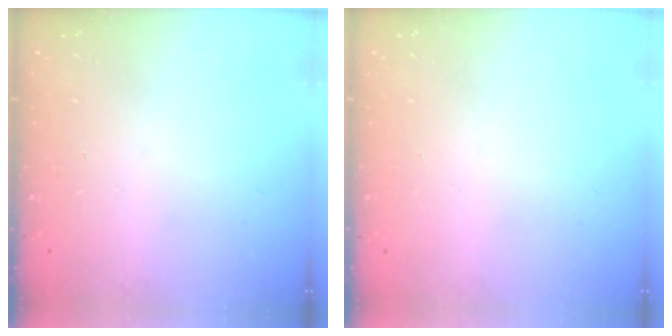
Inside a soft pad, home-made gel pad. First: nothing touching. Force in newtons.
{"total": 0.0}